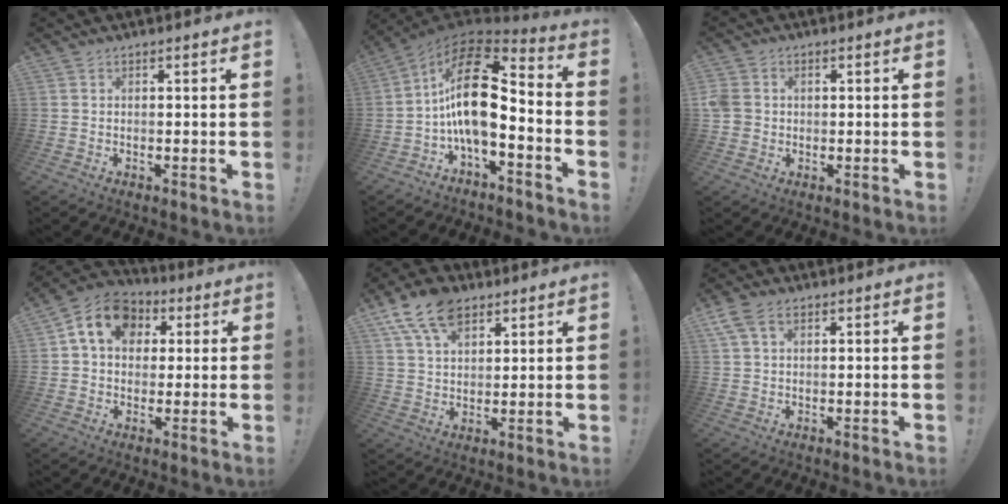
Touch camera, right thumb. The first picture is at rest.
{"total": 19.6, "force": [1.1, 9.4, 17.1], "torque": [-0.308, 0.000, 0.020]}
{"total": 5.0, "force": [0.5, 4.4, 2.3], "torque": [-0.058, 0.003, 0.008]}
{"total": 13.0, "force": [4.1, 10.1, 7.2], "torque": [-0.103, -0.004, 0.081]}
{"total": 13.5, "force": [7.8, 8.2, 7.3], "torque": [-0.119, -0.032, 0.147]}
{"total": 5.9, "force": [2.7, 3.8, 3.6], "torque": [-0.065, 0.002, 0.056]}